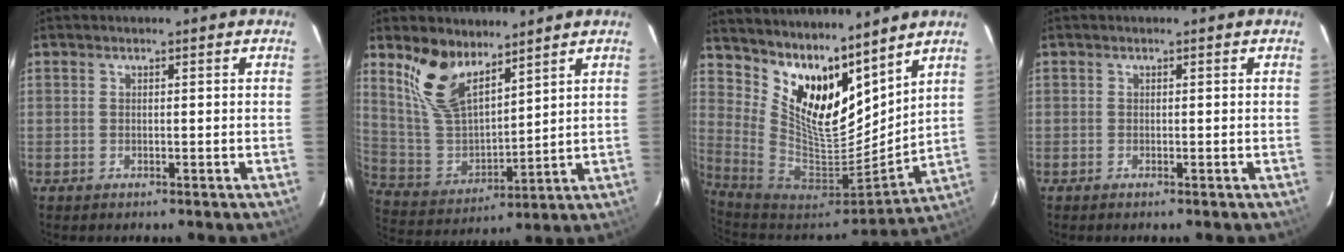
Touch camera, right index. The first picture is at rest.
{"total": 13.0, "force": [8.9, 5.9, 7.3], "torque": [-0.152, 0.004, 0.192]}
{"total": 15.0, "force": [11.5, 5.8, 7.7], "torque": [-0.152, -0.021, 0.220]}
{"total": 0.0}